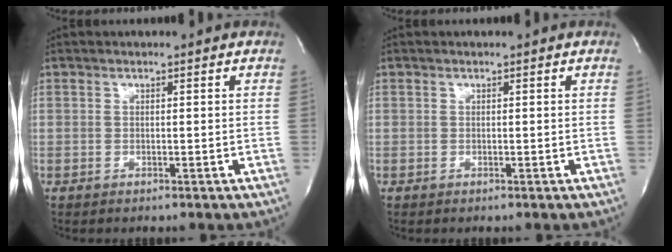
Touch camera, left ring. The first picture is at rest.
{"total": 0.0}